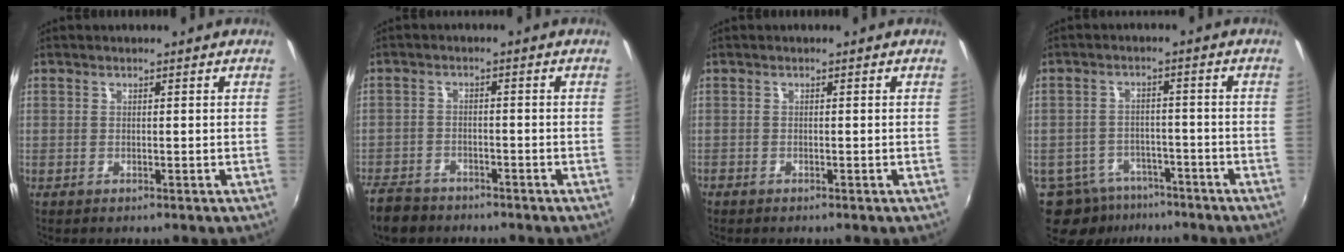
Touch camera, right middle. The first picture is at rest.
{"total": 7.3, "force": [-5.9, 3.8, 2.0], "torque": [-0.072, -0.003, -0.103]}
{"total": 0.7, "force": [-0.6, 0.2, 0.1], "torque": [-0.004, -0.003, -0.015]}
{"total": 10.7, "force": [-7.5, 6.8, 3.4], "torque": [-0.096, 0.001, -0.104]}